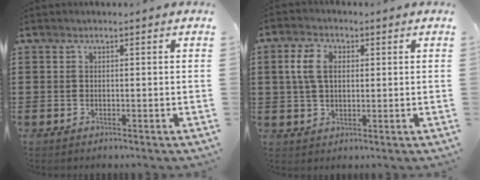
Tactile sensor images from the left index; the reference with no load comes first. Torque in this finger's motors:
{"motor_torque": [1.26, -0.17, 0.68, 0.15]}